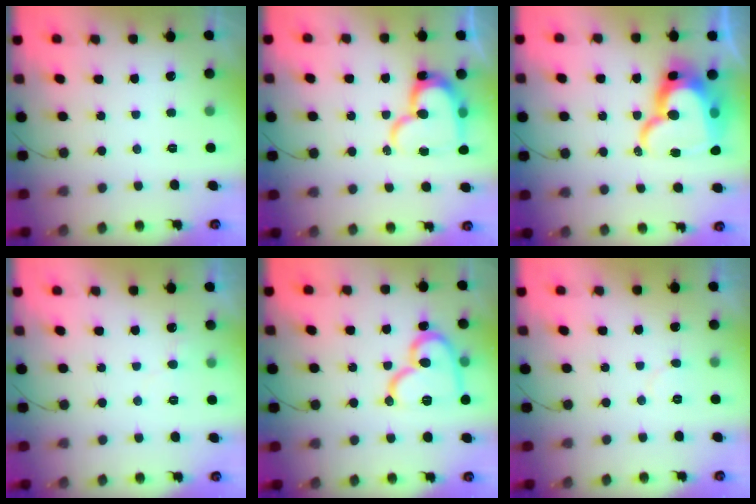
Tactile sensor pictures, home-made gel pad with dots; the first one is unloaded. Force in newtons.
{"total": 17.5, "press": 17.5, "slide": 1.2}
{"total": 20.7, "press": 20.6, "slide": 2.1}
{"total": 3.9, "press": 3.9, "slide": 0.2}
{"total": 17.3, "press": 17.3, "slide": 1.7}
{"total": 3.8, "press": 3.8, "slide": 0.3}